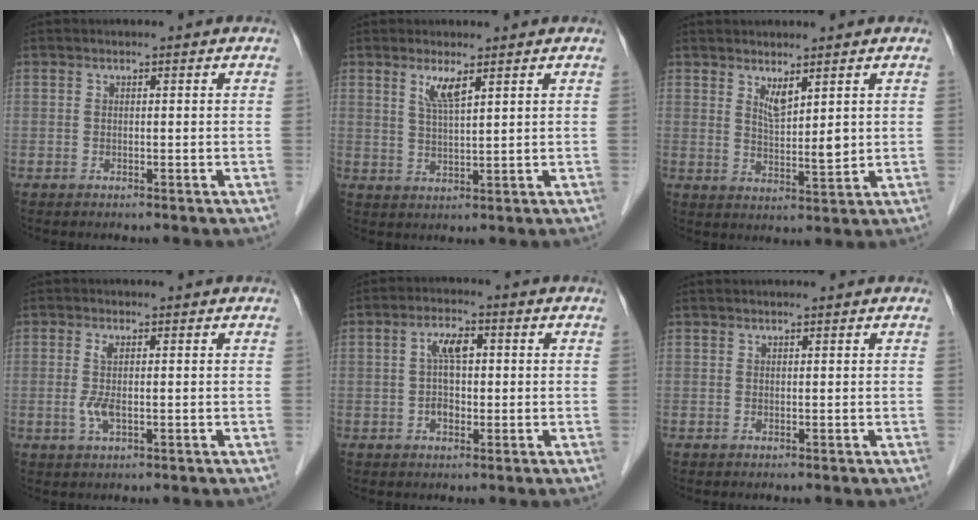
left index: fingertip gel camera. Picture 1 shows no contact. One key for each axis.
{"total": 3.4, "fx": 2.0, "fy": 0.1, "fz": 2.7, "tx": -0.058, "ty": -0.006, "tz": 0.043}
{"total": 3.9, "fx": 2.2, "fy": 0.7, "fz": 3.2, "tx": -0.061, "ty": -0.015, "tz": 0.047}
{"total": 2.7, "fx": -0.3, "fy": 0.6, "fz": 2.6, "tx": -0.064, "ty": -0.007, "tz": -0.003}
{"total": 4.3, "fx": 0.3, "fy": 2.2, "fz": 3.7, "tx": -0.077, "ty": 0.013, "tz": 0.005}
{"total": 0.7, "fx": 0.7, "fy": -0.1, "fz": 0.2, "tx": -0.006, "ty": 0.007, "tz": 0.014}